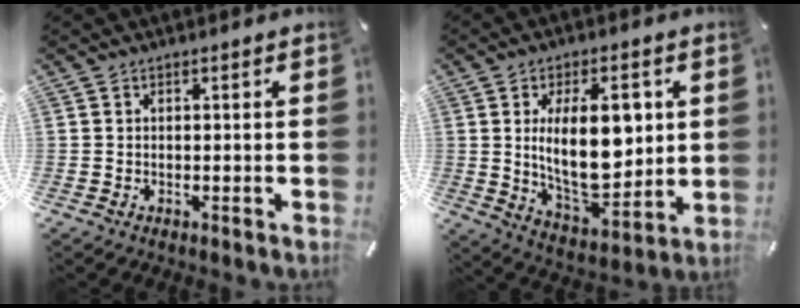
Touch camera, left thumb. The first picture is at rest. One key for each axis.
{"total": 18.1, "fx": 2.8, "fy": 9.5, "fz": 15.2, "tx": -0.249, "ty": -0.020, "tz": 0.042}